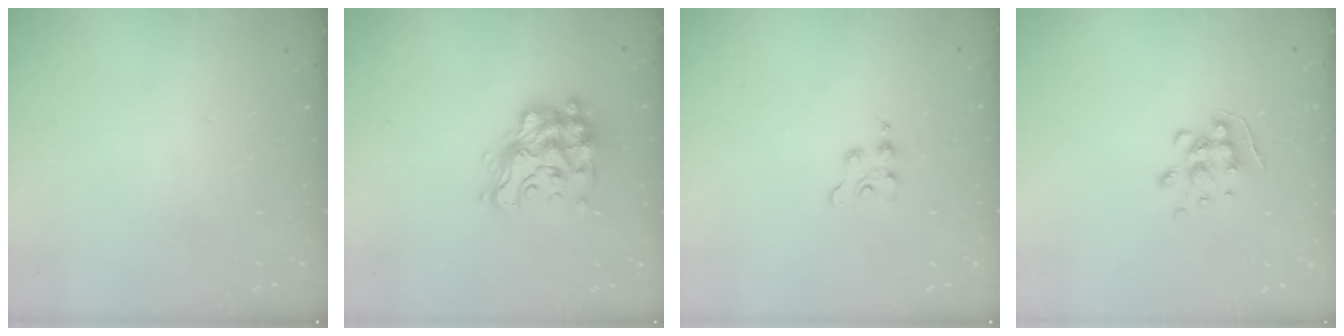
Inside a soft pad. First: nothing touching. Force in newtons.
{"total": 15.9, "press": 15.9, "slide": 0.9}
{"total": 2.5, "press": 2.5, "slide": 0.4}
{"total": 7.1, "press": 7.1, "slide": 0.7}